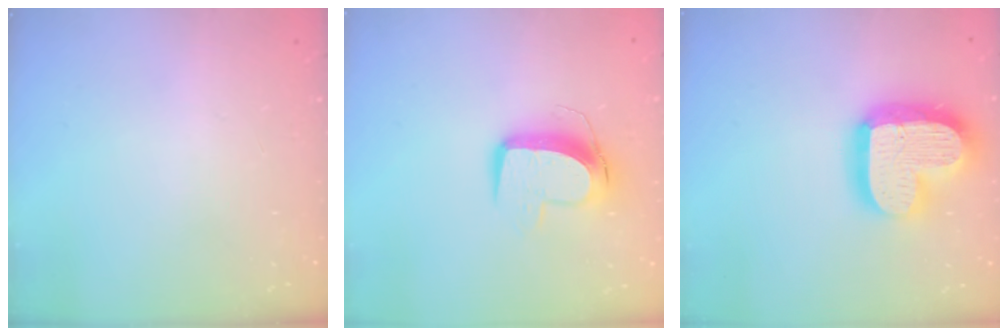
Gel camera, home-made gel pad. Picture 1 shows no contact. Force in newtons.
{"total": 10.6, "press": 10.5, "slide": 1.2}
{"total": 21.5, "press": 21.4, "slide": 1.8}